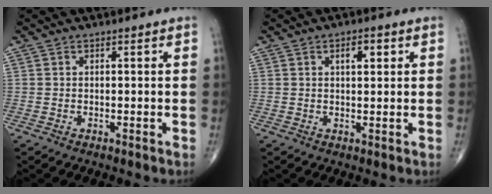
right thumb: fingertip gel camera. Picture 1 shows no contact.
{"total": 3.2, "force": [1.3, 1.5, 2.6], "torque": [-0.031, -0.002, 0.017]}